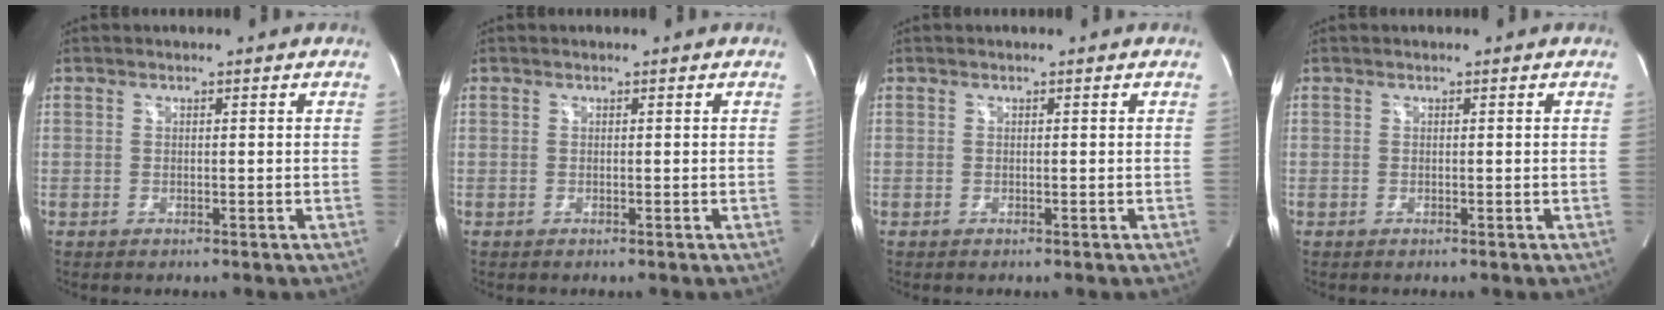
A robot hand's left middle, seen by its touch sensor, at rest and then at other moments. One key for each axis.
{"total": 0.0}
{"total": 0.0}
{"total": 0.0}